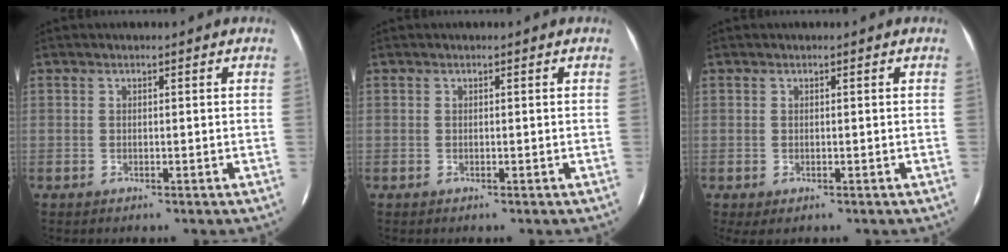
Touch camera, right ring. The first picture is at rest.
{"total": 0.0}
{"total": 0.9, "force": [-0.2, 0.6, 0.7], "torque": [-0.016, -0.003, 0.003]}